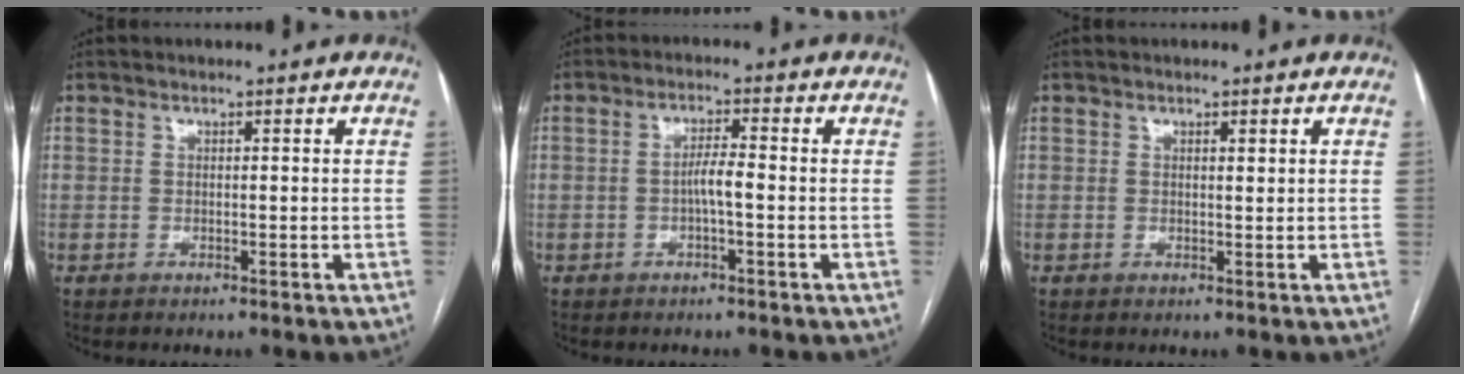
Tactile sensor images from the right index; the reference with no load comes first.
{"total": 3.1, "force": [-0.7, 0.2, 3.0], "torque": [-0.050, 0.004, -0.013]}
{"total": 0.8, "force": [0.4, 0.2, 0.6], "torque": [-0.011, -0.002, 0.006]}